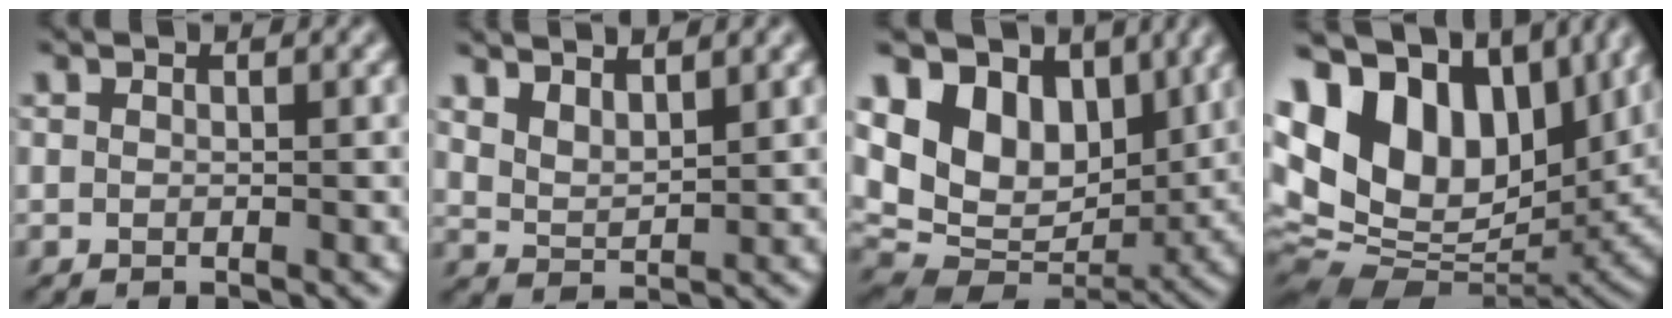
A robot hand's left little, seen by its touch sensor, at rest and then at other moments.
{"total": 3.3, "force": [2.6, 1.0, 1.7], "torque": [-0.037, 0.003, 0.052]}
{"total": 12.9, "force": [5.2, 8.6, 8.1], "torque": [-0.163, 0.019, 0.092]}
{"total": 19.5, "force": [6.0, 11.8, 14.3], "torque": [-0.272, 0.027, 0.121]}